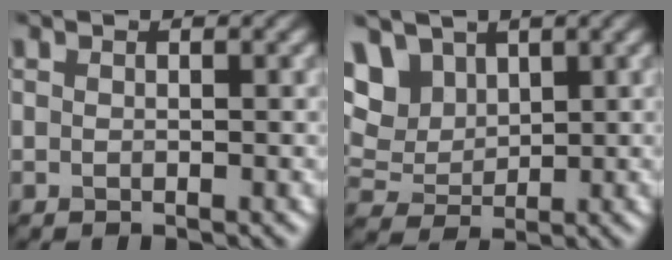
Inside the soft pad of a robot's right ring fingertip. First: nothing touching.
{"total": 9.0, "force": [4.4, 6.4, 4.4], "torque": [-0.110, 0.018, 0.074]}